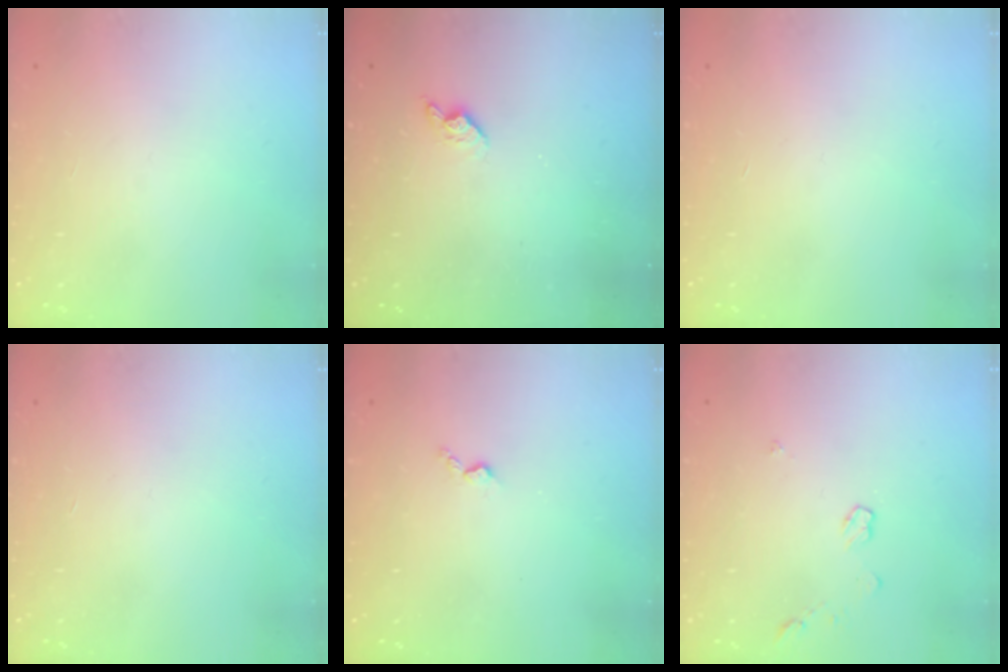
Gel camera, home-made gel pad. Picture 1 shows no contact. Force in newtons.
{"total": 4.9, "press": 4.9, "slide": 0.6}
{"total": 0.0}
{"total": 0.0}
{"total": 3.0, "press": 3.0, "slide": 0.6}
{"total": 3.3, "press": 3.2, "slide": 0.4}